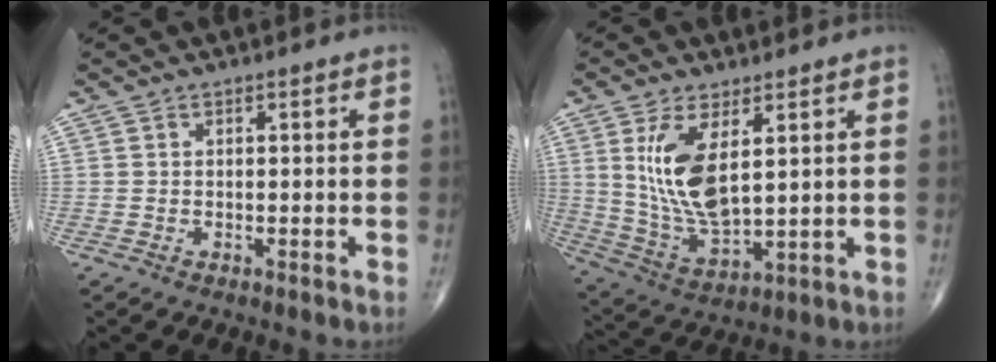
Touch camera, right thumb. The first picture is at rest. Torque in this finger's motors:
{"motor_torque": [-0.32, 0.79, 0.73, 0.64, 0.15]}